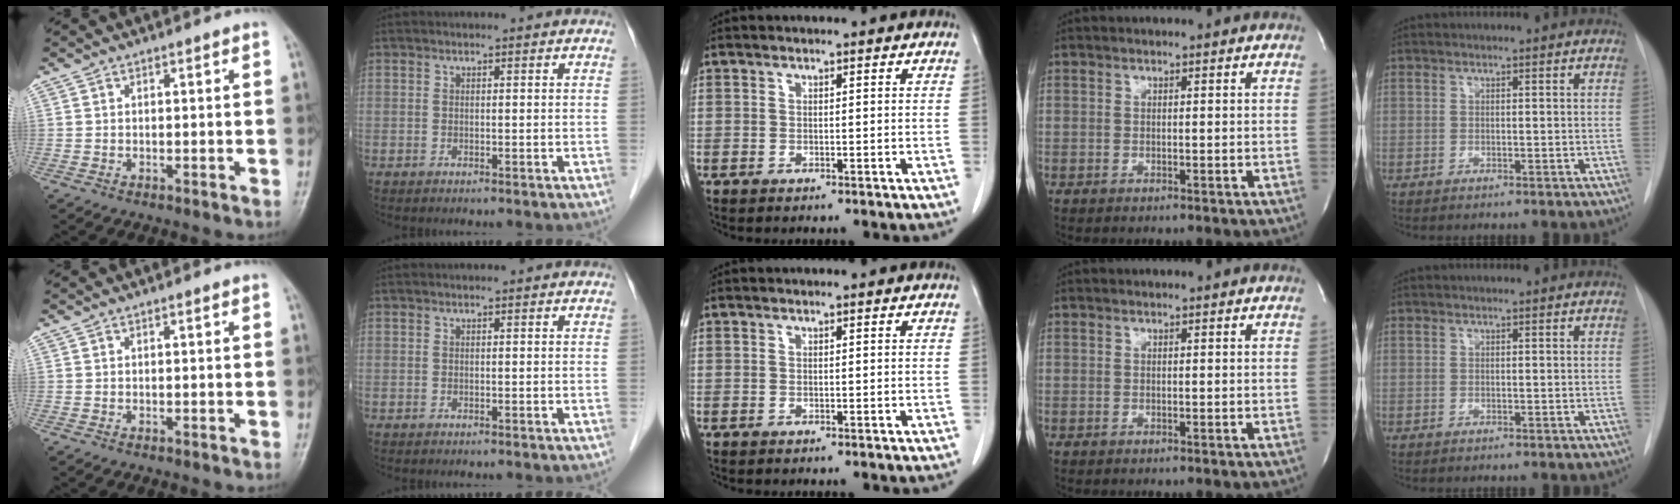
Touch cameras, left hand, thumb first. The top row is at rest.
{}